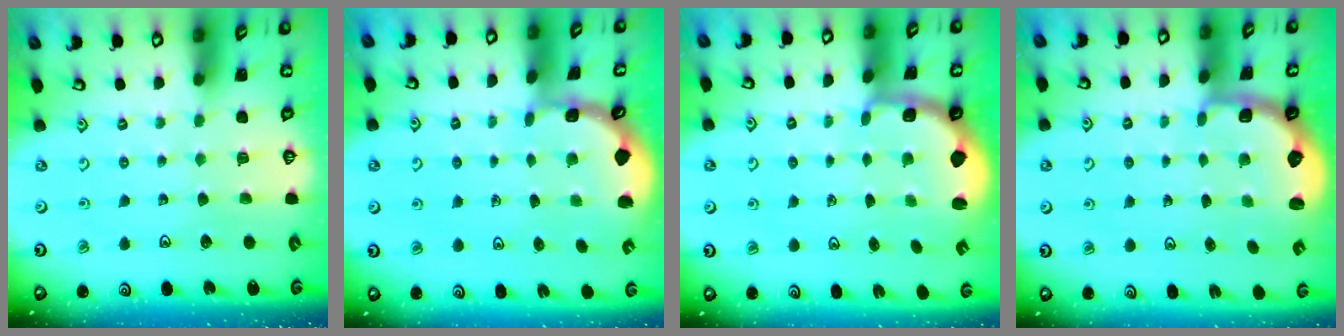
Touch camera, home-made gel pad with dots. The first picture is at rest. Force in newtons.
{"total": 1.1, "press": 1.1, "slide": 0.1}
{"total": 2.5, "press": 1.3, "slide": 2.1}
{"total": 2.5, "press": 1.9, "slide": 1.7}